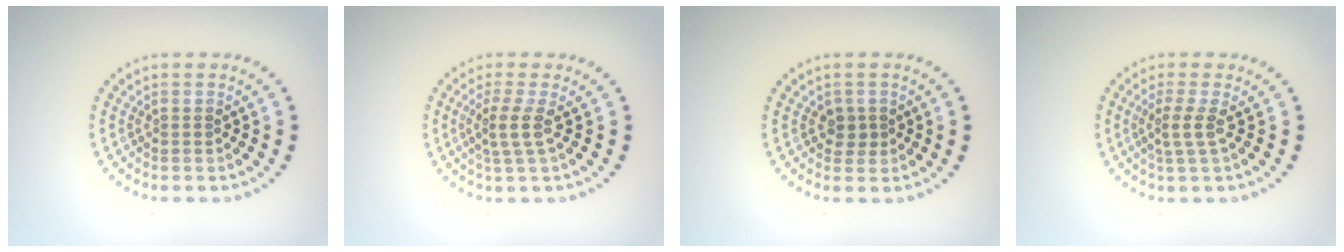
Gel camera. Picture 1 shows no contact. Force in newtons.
{"total": 2.1, "press": 1.5, "slide": 1.4}
{"total": 1.4, "press": 1.3, "slide": 0.7}
{"total": 2.1, "press": 1.5, "slide": 1.4}